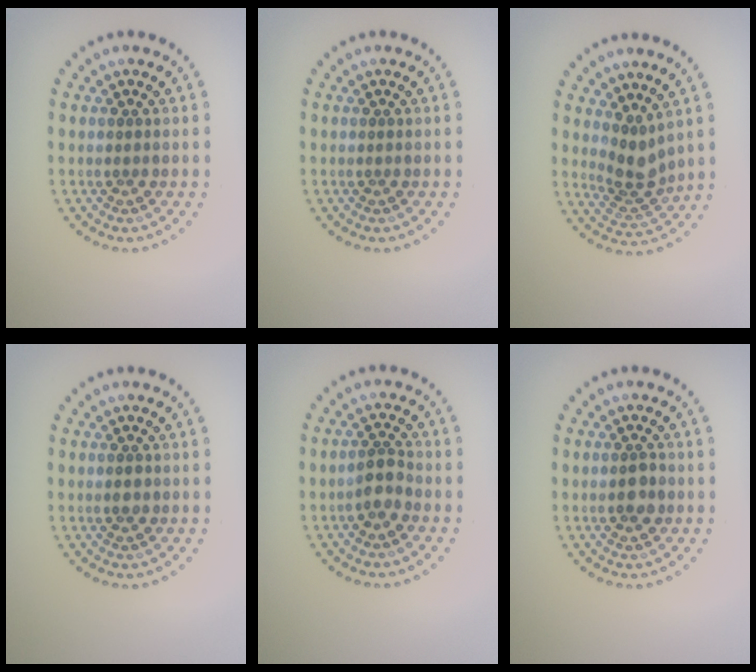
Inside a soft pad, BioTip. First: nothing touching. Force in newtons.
{"total": 0.0}
{"total": 2.8, "press": 2.1, "slide": 1.8}
{"total": 1.2, "press": 1.2, "slide": 0.1}
{"total": 2.0, "press": 1.8, "slide": 1.0}
{"total": 1.8, "press": 1.8, "slide": 0.3}